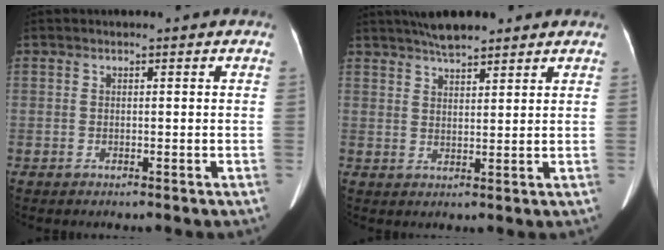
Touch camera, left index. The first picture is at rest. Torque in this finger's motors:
{"motor_torque": [0.82, -0.84, 0.09, 0.05]}